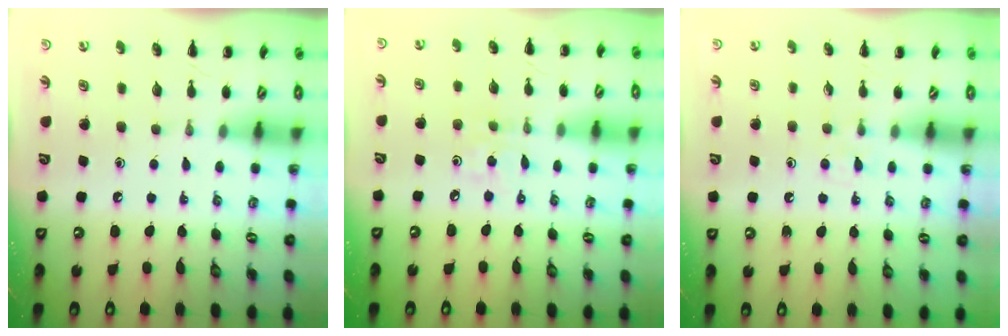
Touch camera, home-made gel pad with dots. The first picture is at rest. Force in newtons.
{"total": 2.8, "press": 2.7, "slide": 0.9}
{"total": 4.0, "press": 3.6, "slide": 1.6}